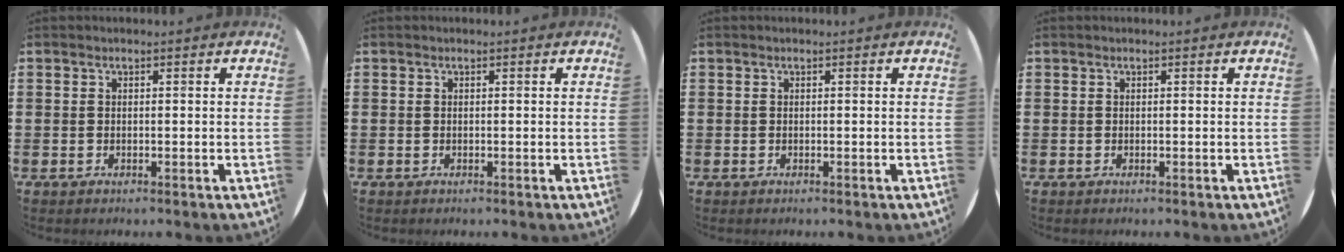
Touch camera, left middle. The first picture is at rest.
{"total": 0.0}
{"total": 0.0}
{"total": 0.0}